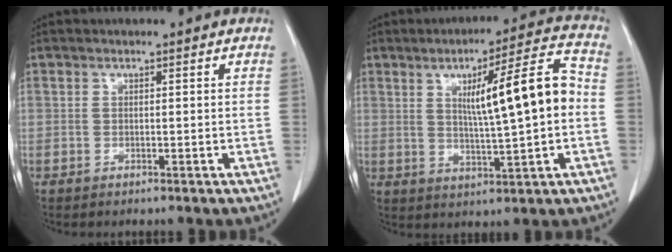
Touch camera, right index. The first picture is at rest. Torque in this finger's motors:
{"motor_torque": [0.57, 0.14, 0.32, 0.11]}